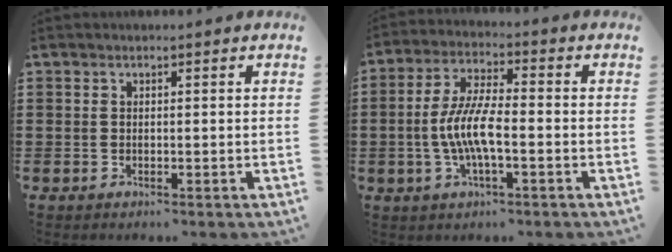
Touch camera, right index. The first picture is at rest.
{"total": 7.6, "force": [-1.8, 2.3, 7.0], "torque": [-0.161, -0.010, -0.042]}